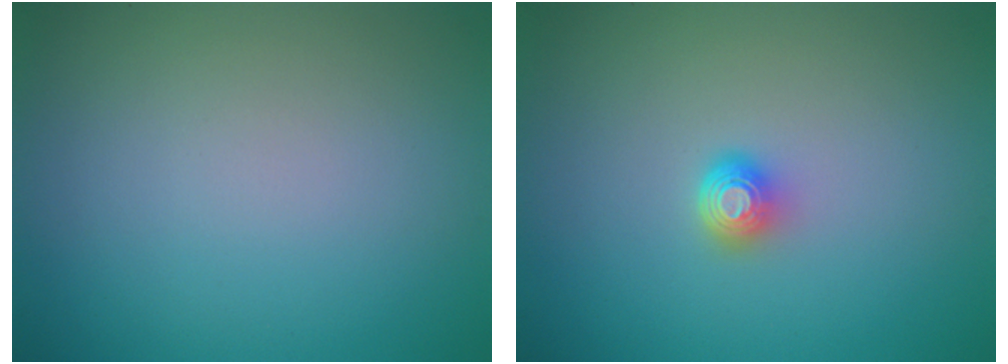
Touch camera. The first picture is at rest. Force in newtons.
{"total": 1.6, "press": 1.3, "slide": 1.1}